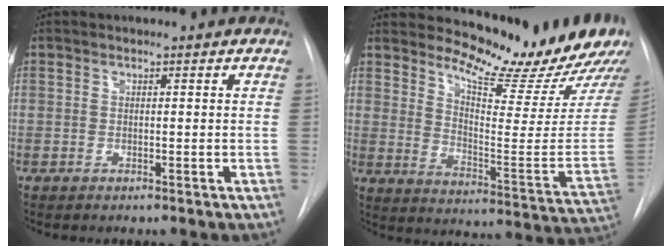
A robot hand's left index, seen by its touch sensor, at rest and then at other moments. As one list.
[{"total": 18.7, "force": [17.0, 1.2, 7.6], "torque": [-0.117, -0.120, 0.222]}]